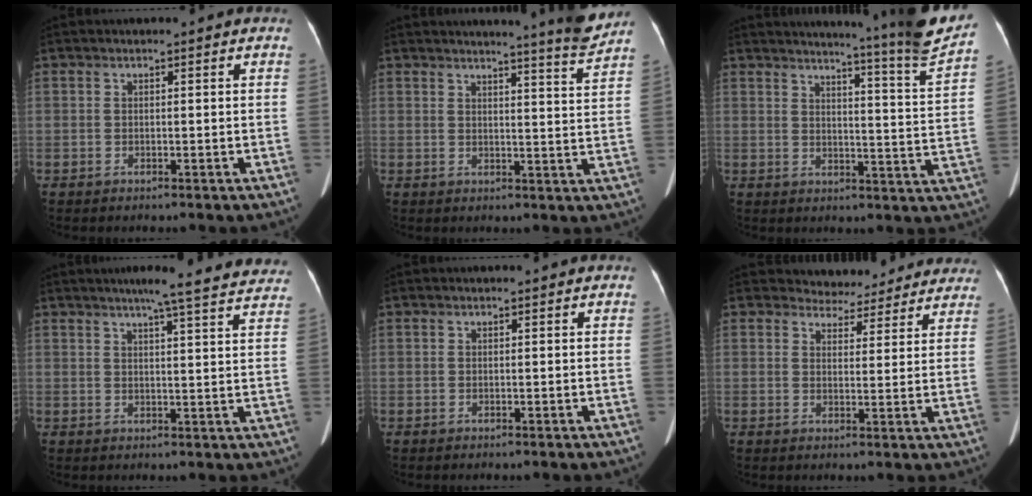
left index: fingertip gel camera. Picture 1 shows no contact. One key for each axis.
{"total": 6.7, "fx": 6.3, "fy": -1.6, "fz": 1.8, "tx": -0.035, "ty": -0.043, "tz": 0.071}
{"total": 15.3, "fx": 13.9, "fy": -2.7, "fz": 5.8, "tx": -0.093, "ty": -0.087, "tz": 0.163}
{"total": 16.9, "fx": 15.0, "fy": 0.5, "fz": 7.6, "tx": -0.098, "ty": -0.013, "tz": 0.171}
{"total": 0.0}
{"total": 9.3, "fx": 8.8, "fy": 3.2, "fz": 0.1, "tx": 0.024, "ty": 0.003, "tz": 0.090}